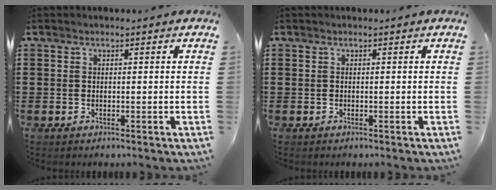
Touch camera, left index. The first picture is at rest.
{"total": 0.0}